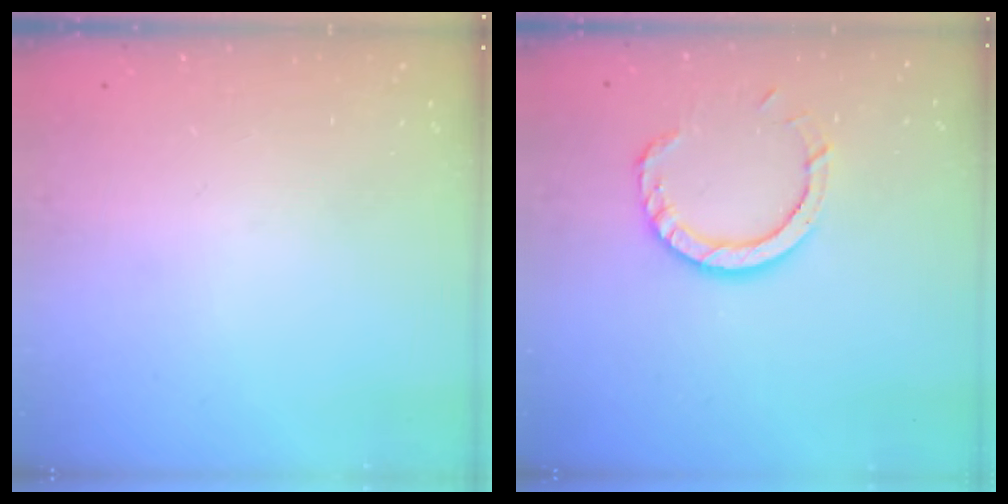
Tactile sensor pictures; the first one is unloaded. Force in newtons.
{"total": 8.9, "press": 8.8, "slide": 1.2}